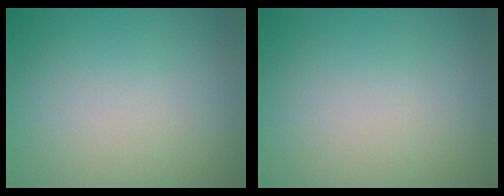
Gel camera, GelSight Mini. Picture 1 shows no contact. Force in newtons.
{"total": 0.0}